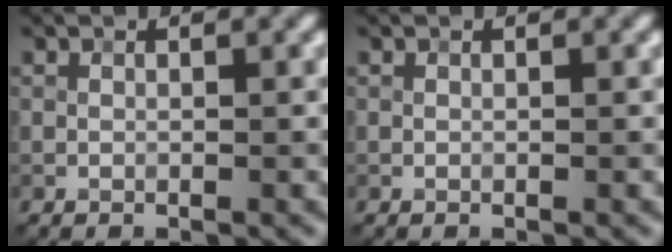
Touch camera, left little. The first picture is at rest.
{"total": 0.0}